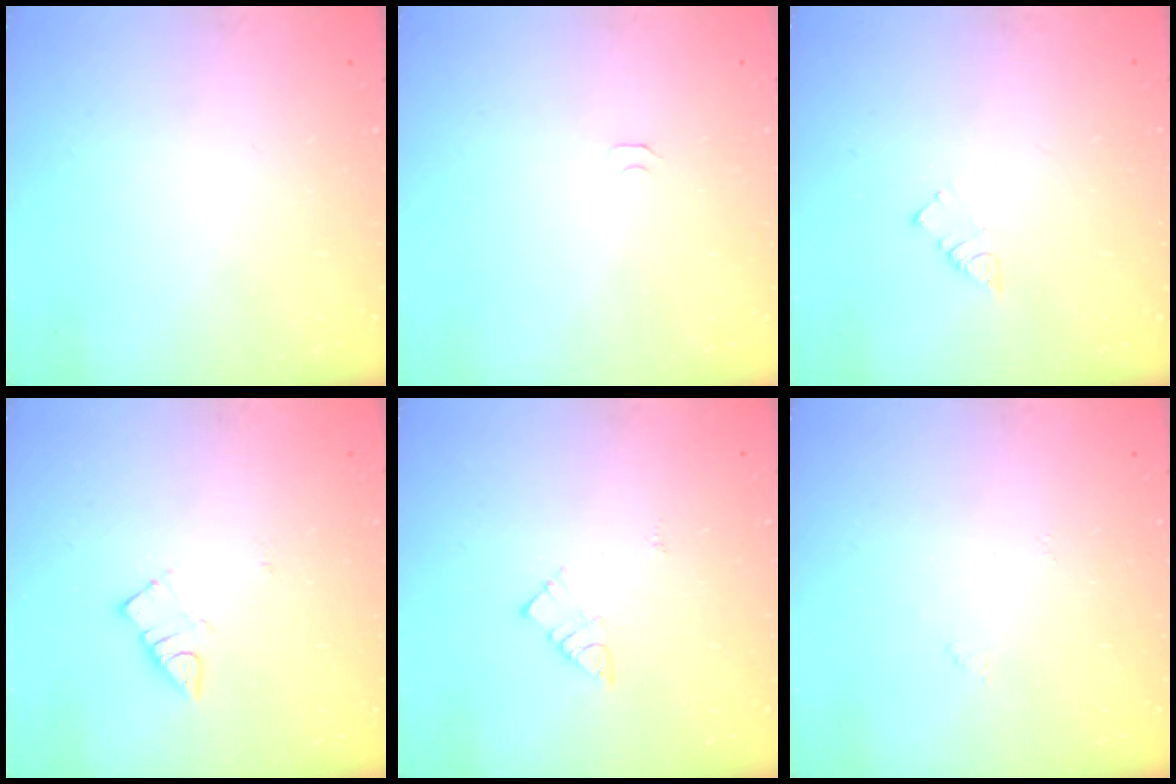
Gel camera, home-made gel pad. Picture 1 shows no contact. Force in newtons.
{"total": 5.1, "press": 5.1, "slide": 0.5}
{"total": 2.5, "press": 2.5, "slide": 0.1}
{"total": 2.8, "press": 2.7, "slide": 0.3}
{"total": 5.6, "press": 5.6, "slide": 0.1}
{"total": 3.3, "press": 3.3, "slide": 0.5}